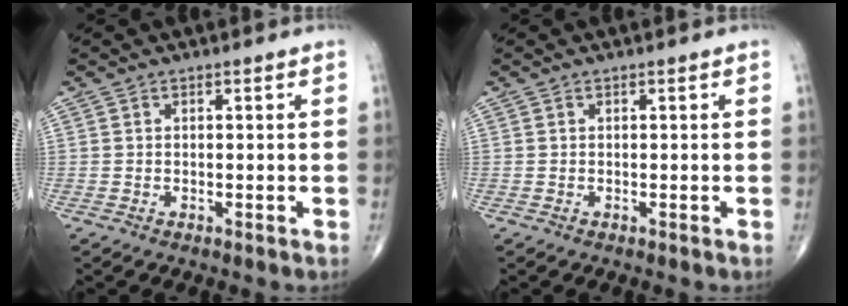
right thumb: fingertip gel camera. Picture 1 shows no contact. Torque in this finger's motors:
{"motor_torque": [0.74, -0.75, 0.62, -0.15, -0.03]}